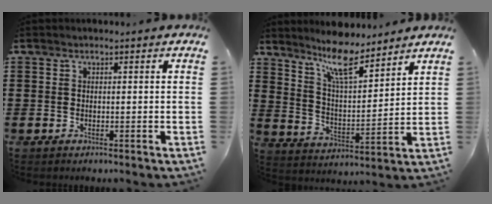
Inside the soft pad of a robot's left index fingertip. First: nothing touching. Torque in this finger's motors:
{"motor_torque": [1.14, -1.00, 0.29, 0.14]}